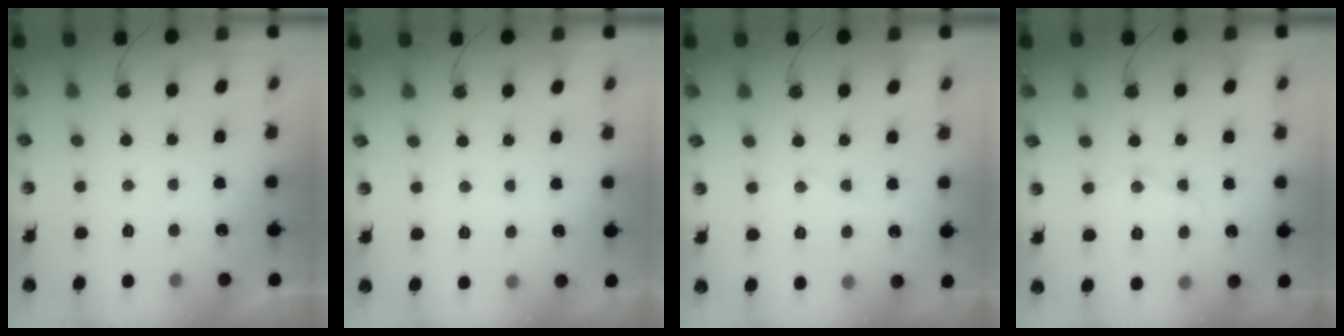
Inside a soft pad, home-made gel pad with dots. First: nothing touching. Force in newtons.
{"total": 3.6, "press": 3.5, "slide": 0.5}
{"total": 6.4, "press": 6.4, "slide": 0.5}
{"total": 11.3, "press": 11.3, "slide": 1.1}